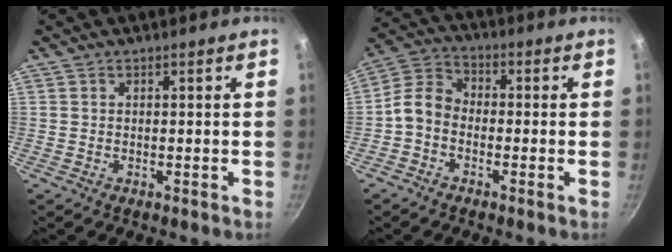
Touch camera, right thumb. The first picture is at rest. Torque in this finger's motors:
{"motor_torque": [0.20, 0.15, 0.96, -0.53, 0.03]}